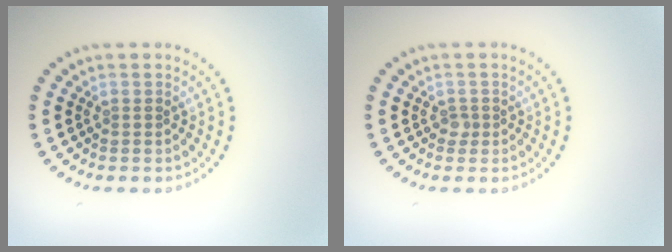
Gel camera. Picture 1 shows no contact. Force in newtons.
{"total": 0.9, "press": 0.6, "slide": 0.6}